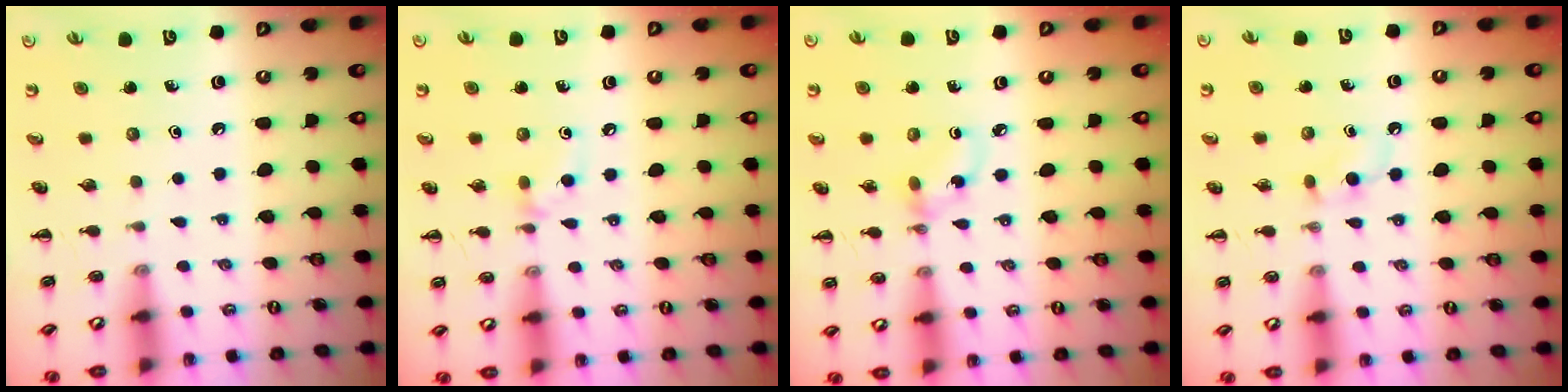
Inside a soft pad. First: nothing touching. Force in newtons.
{"total": 6.1, "press": 5.8, "slide": 2.0}
{"total": 3.3, "press": 3.2, "slide": 0.8}
{"total": 2.7, "press": 2.5, "slide": 1.2}